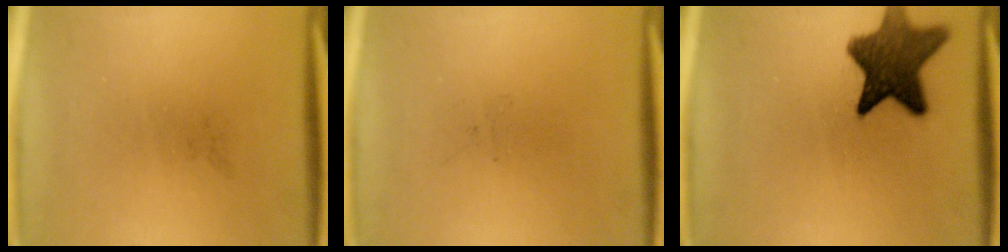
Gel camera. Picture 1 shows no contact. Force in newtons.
{"total": 0.0}
{"total": 10.7}